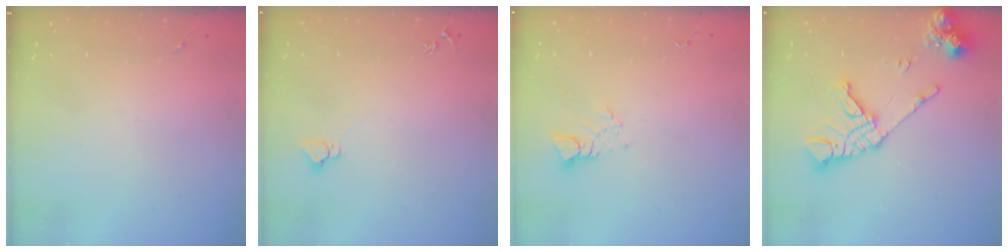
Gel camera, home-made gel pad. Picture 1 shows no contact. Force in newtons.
{"total": 2.9, "press": 2.9, "slide": 0.1}
{"total": 3.5, "press": 3.5, "slide": 0.3}
{"total": 16.6, "press": 16.5, "slide": 2.0}